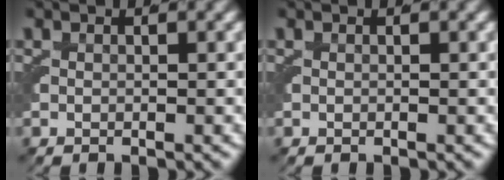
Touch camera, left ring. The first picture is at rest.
{"total": 0.0}